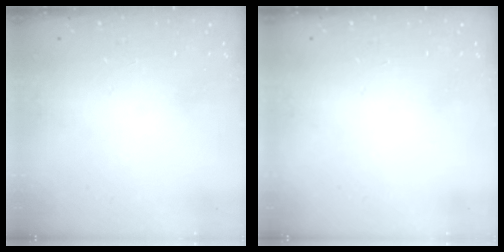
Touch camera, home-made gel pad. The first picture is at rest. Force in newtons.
{"total": 0.0}